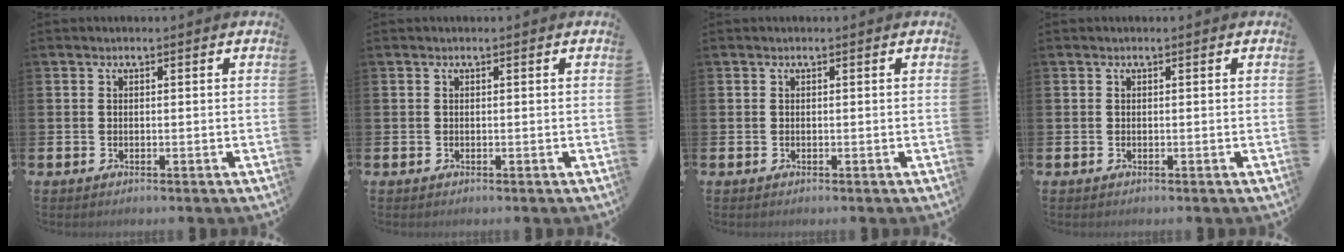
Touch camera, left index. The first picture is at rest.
{"total": 0.0}
{"total": 0.0}
{"total": 0.0}